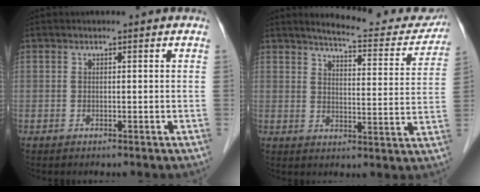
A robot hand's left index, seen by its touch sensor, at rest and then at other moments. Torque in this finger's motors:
{"motor_torque": [0.52, -0.71, 0.00, -0.02]}